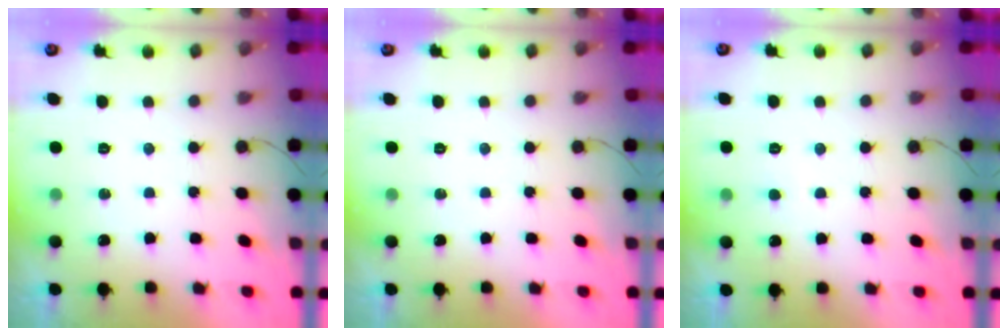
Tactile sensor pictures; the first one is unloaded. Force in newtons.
{"total": 0.0}
{"total": 2.1, "press": 2.1, "slide": 0.1}